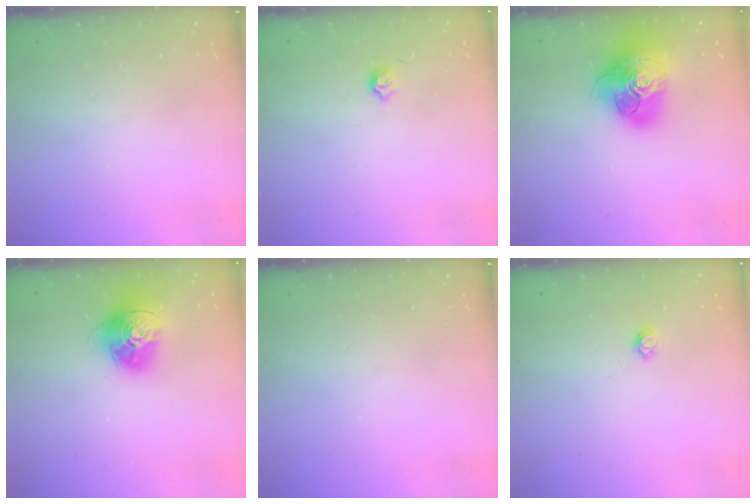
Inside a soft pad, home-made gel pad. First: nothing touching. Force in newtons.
{"total": 3.9, "press": 3.9, "slide": 0.6}
{"total": 21.4, "press": 21.3, "slide": 2.3}
{"total": 15.9, "press": 15.8, "slide": 1.4}
{"total": 0.0}
{"total": 3.7, "press": 3.7, "slide": 0.4}